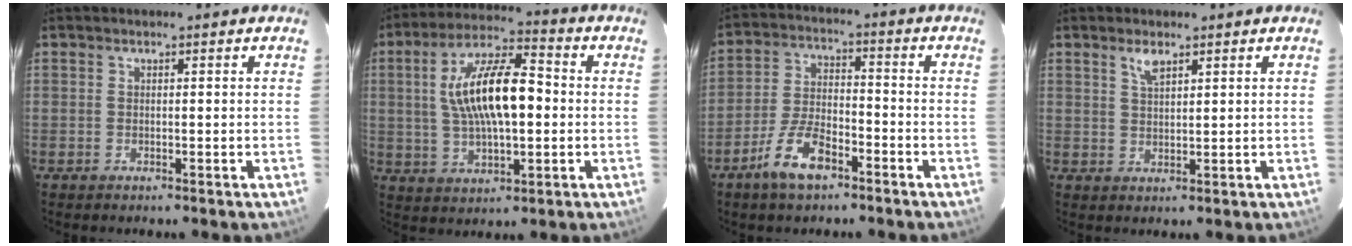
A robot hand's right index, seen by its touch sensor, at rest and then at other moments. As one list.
[{"total": 15.1, "force": [0.9, 5.7, 14.0], "torque": [-0.260, 0.019, 0.017]}, {"total": 9.1, "force": [-5.9, 3.5, 6.0], "torque": [-0.132, 0.005, -0.109]}, {"total": 2.8, "force": [1.9, 1.0, 1.8], "torque": [-0.034, 0.003, 0.036]}]